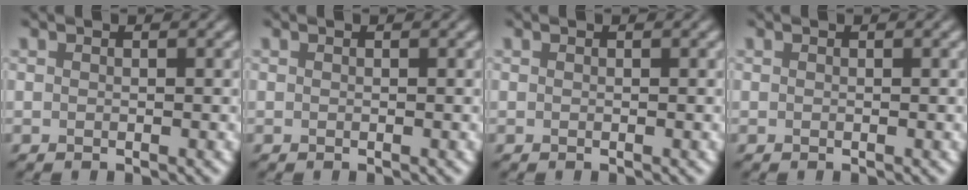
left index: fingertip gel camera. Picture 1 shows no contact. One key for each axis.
{"total": 0.0}
{"total": 0.0}
{"total": 0.0}